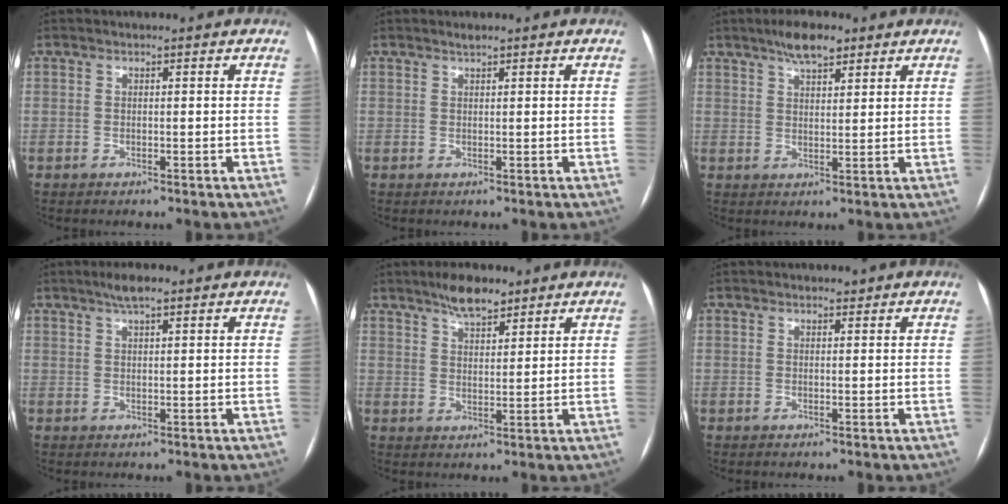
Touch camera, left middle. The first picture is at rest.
{"total": 0.7, "force": [0.6, 0.0, 0.3], "torque": [-0.007, 0.002, 0.014]}
{"total": 5.4, "force": [3.9, 1.6, 3.4], "torque": [-0.058, 0.009, 0.064]}
{"total": 3.0, "force": [2.1, 0.4, 2.1], "torque": [-0.040, 0.009, 0.038]}
{"total": 5.3, "force": [4.2, 1.5, 2.8], "torque": [-0.051, 0.006, 0.073]}
{"total": 0.7, "force": [0.6, 0.3, 0.2], "torque": [-0.006, 0.001, 0.008]}